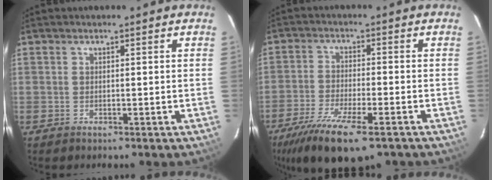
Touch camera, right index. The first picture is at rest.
{"total": 14.0, "force": [-9.5, 3.4, 9.7], "torque": [-0.206, -0.045, -0.170]}